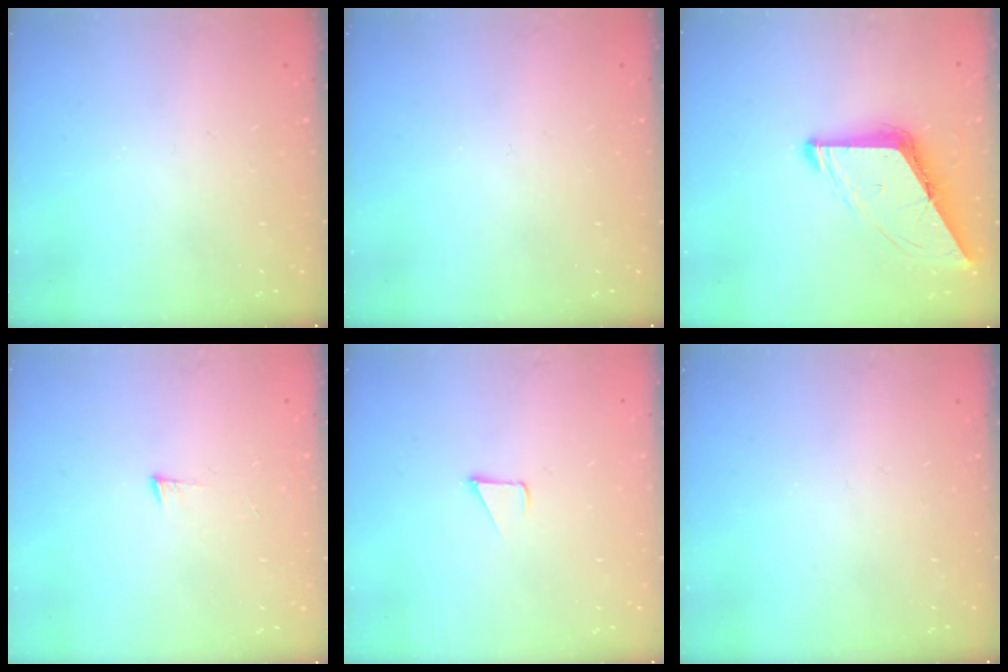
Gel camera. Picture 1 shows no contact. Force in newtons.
{"total": 0.0}
{"total": 9.7, "press": 9.6, "slide": 1.0}
{"total": 3.2, "press": 3.2, "slide": 0.4}
{"total": 1.7, "press": 1.7, "slide": 0.1}
{"total": 0.0}